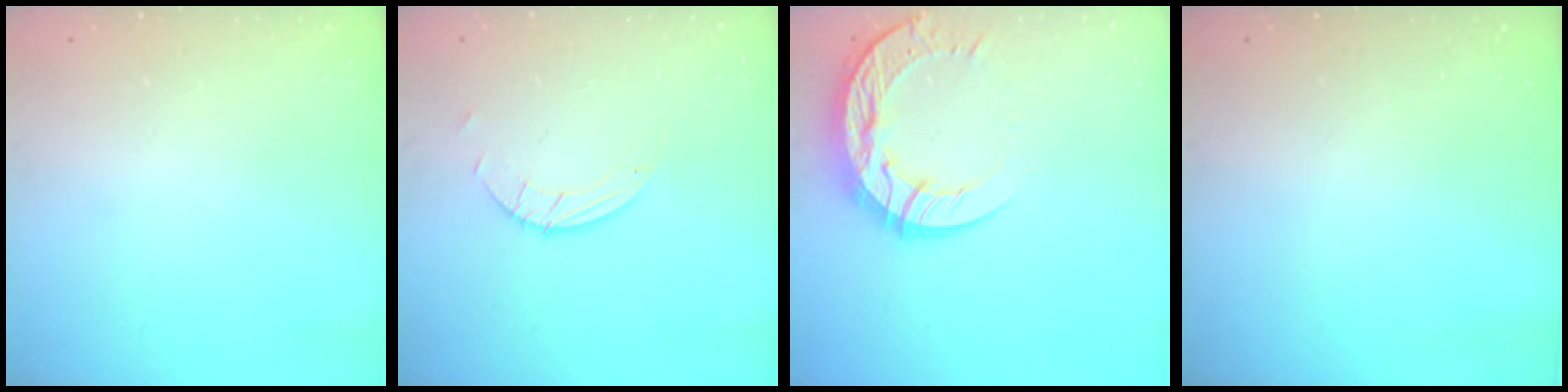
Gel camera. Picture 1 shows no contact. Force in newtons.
{"total": 1.5, "press": 1.5, "slide": 0.1}
{"total": 14.0, "press": 14.0, "slide": 1.3}
{"total": 0.0}